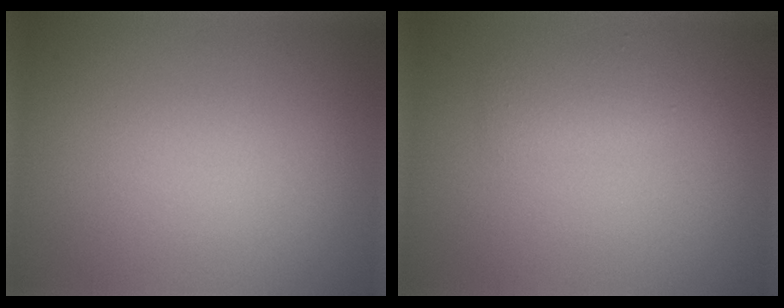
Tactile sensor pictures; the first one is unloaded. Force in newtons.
{"total": 1.4, "press": 1.4, "slide": 0.2}